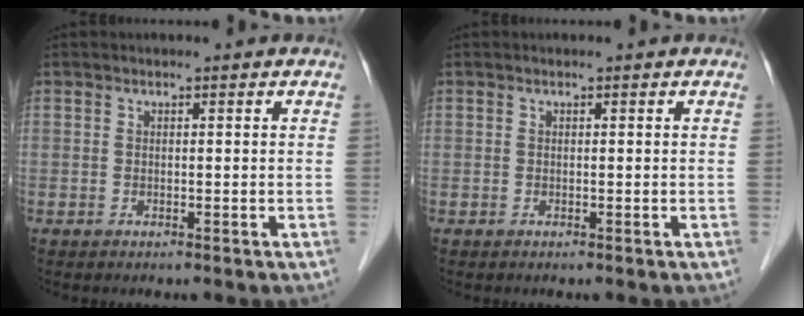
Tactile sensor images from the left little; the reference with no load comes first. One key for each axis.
{"total": 0.0}